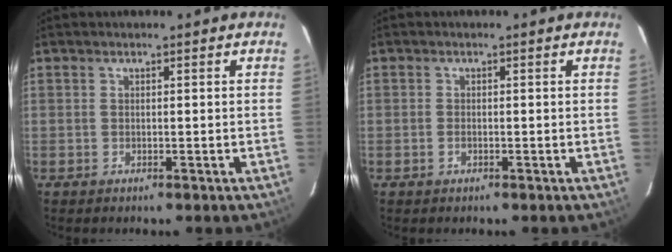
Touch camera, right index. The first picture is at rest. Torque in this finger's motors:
{"motor_torque": [-0.18, -0.13, -0.04, 0.00]}